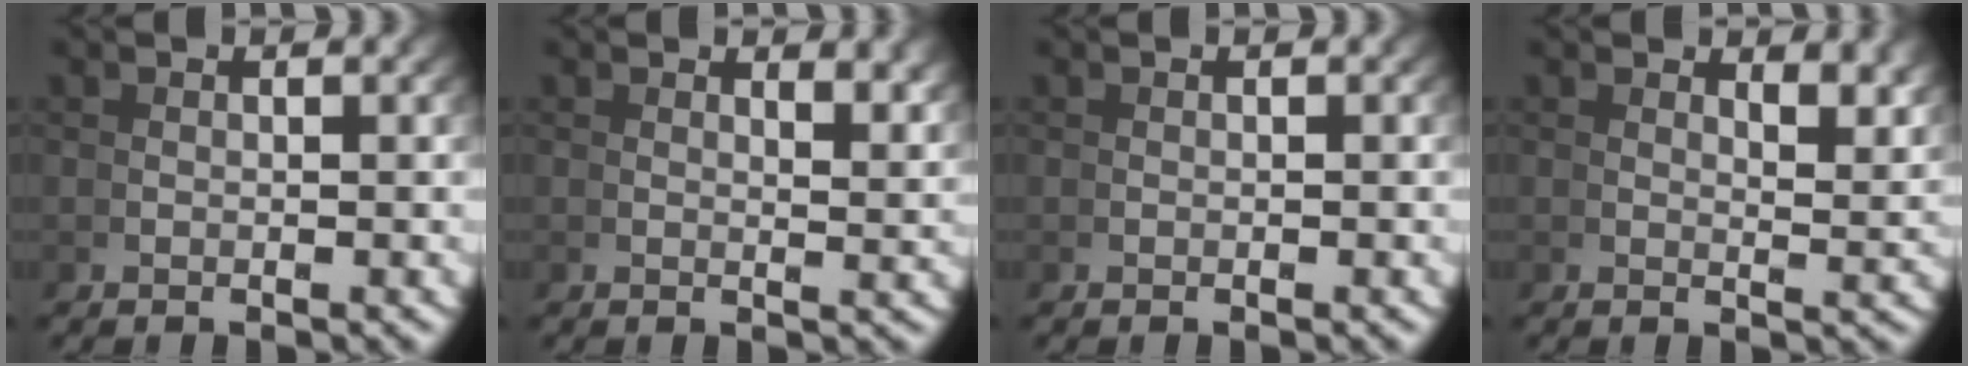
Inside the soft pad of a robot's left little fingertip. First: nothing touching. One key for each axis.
{"total": 1.7, "fx": 1.5, "fy": 0.0, "fz": 0.9, "tx": -0.012, "ty": -0.010, "tz": 0.028}
{"total": 0.0}
{"total": 2.5, "fx": 2.0, "fy": 0.1, "fz": 1.5, "tx": -0.018, "ty": -0.013, "tz": 0.038}